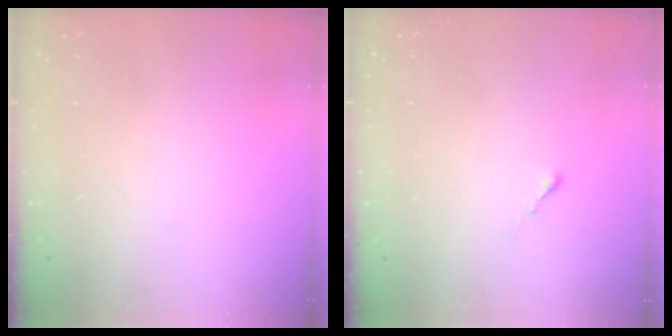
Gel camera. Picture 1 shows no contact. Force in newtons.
{"total": 0.0}